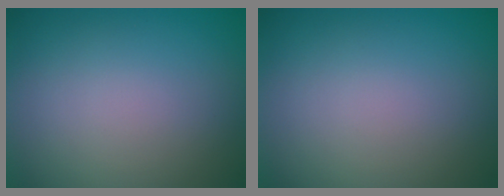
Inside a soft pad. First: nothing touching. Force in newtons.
{"total": 0.0}